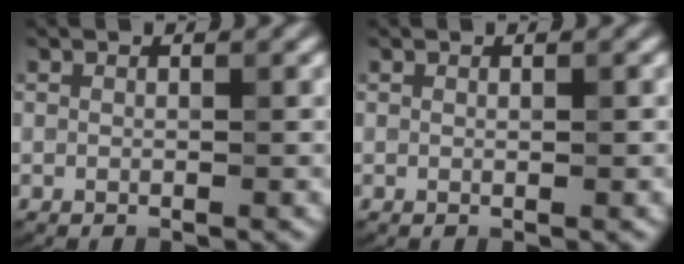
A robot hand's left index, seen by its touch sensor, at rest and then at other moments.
{"total": 0.0}